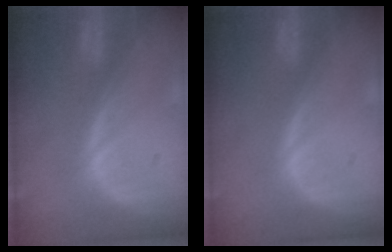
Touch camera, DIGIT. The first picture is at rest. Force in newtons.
{"total": 0.0}